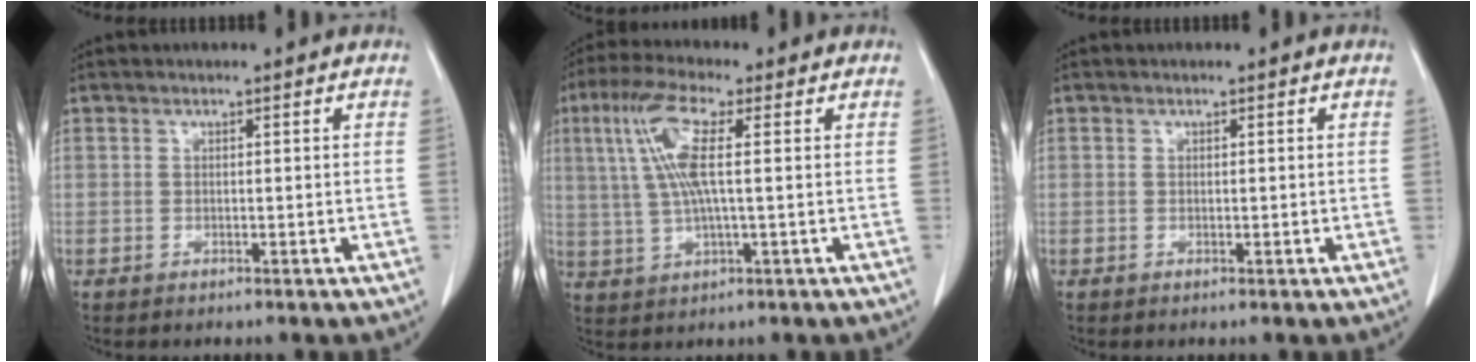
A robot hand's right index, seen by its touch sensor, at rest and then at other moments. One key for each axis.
{"total": 9.2, "fx": 2.1, "fy": 1.4, "fz": 8.8, "tx": -0.199, "ty": 0.016, "tz": 0.041}
{"total": 0.0}